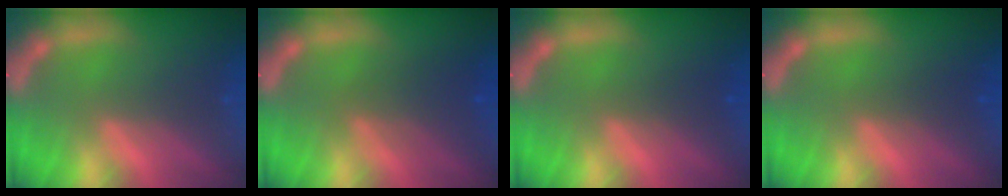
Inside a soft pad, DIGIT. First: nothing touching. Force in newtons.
{"total": 3.6}
{"total": 1.5}
{"total": 1.5}